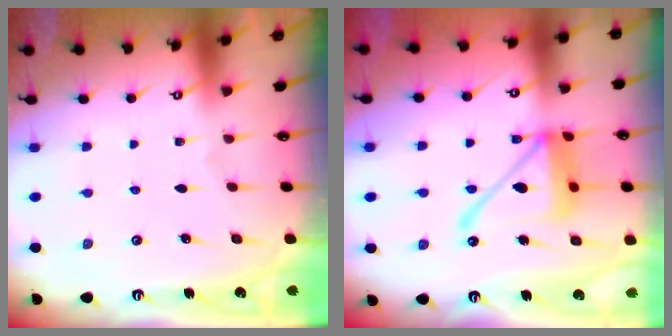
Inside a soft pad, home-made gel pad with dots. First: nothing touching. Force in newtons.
{"total": 15.2, "press": 15.1, "slide": 1.8}